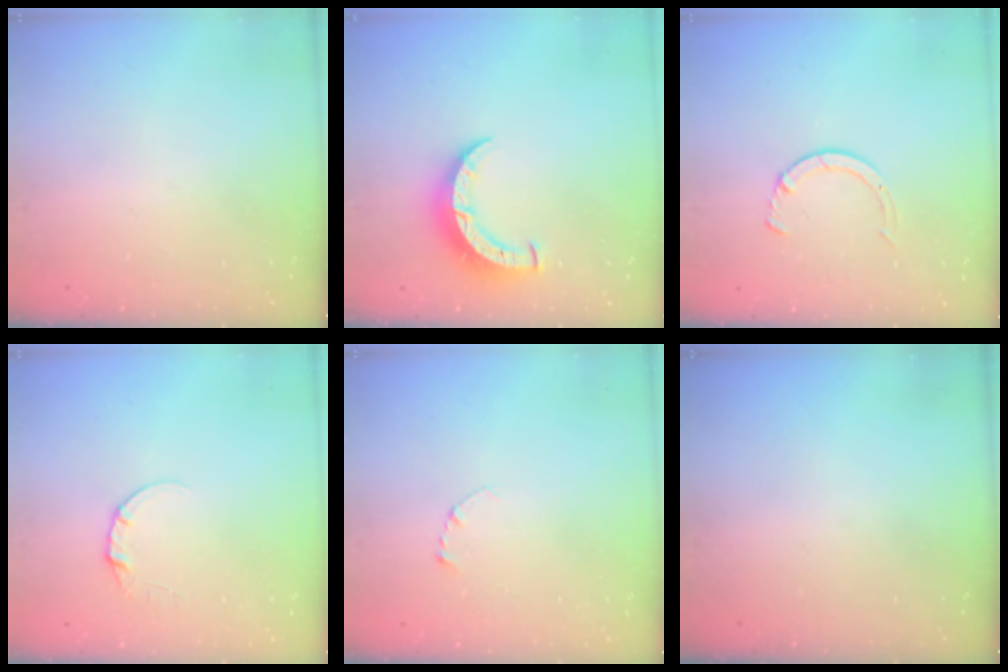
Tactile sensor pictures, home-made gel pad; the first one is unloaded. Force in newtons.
{"total": 8.2, "press": 8.1, "slide": 1.0}
{"total": 3.3, "press": 3.3, "slide": 0.4}
{"total": 3.3, "press": 3.3, "slide": 0.4}
{"total": 2.3, "press": 2.3, "slide": 0.2}
{"total": 0.0}